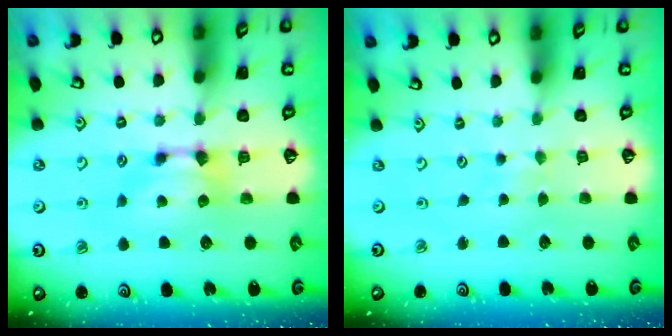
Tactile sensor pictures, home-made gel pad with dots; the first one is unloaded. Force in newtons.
{"total": 4.6, "press": 4.6, "slide": 0.2}